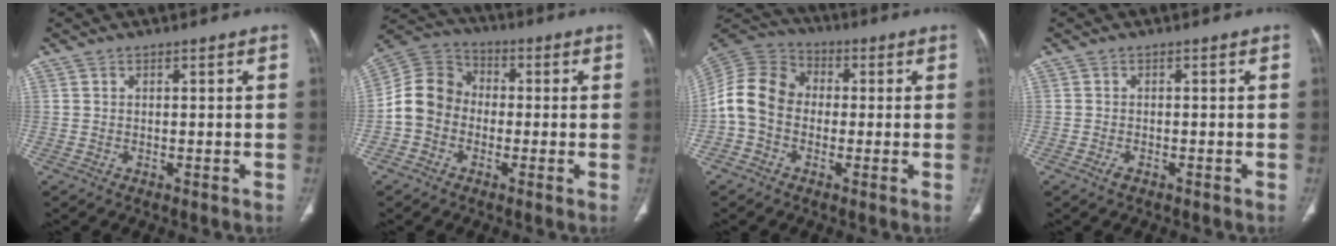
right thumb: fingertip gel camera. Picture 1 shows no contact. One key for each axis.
{"total": 9.8, "fx": -1.7, "fy": 8.4, "fz": 4.7, "tx": -0.079, "ty": 0.037, "tz": -0.047}
{"total": 11.2, "fx": -1.1, "fy": 9.0, "fz": 6.5, "tx": -0.122, "ty": 0.036, "tz": -0.035}
{"total": 1.0, "fx": -0.7, "fy": 0.5, "fz": 0.6, "tx": -0.017, "ty": 0.002, "tz": -0.013}